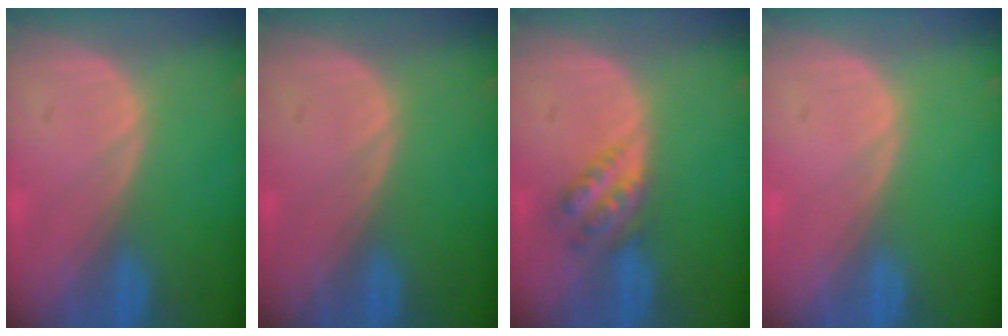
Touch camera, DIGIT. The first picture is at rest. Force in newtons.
{"total": 0.0}
{"total": 4.5, "press": 4.0, "slide": 2.0}
{"total": 0.0}